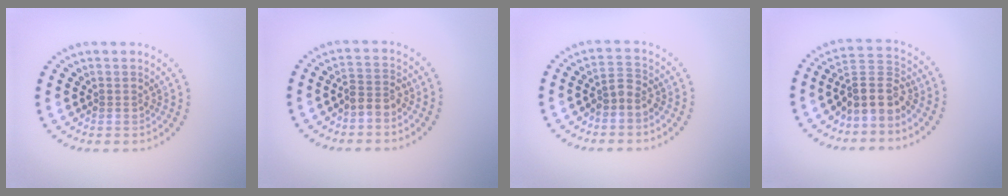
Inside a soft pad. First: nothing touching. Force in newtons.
{"total": 2.1, "press": 1.7, "slide": 1.2}
{"total": 1.8, "press": 1.4, "slide": 1.2}
{"total": 3.8, "press": 3.2, "slide": 2.0}